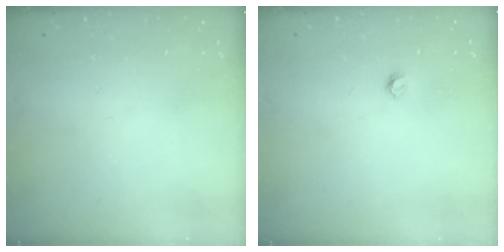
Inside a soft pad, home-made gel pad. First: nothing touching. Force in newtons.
{"total": 3.7, "press": 3.6, "slide": 0.4}